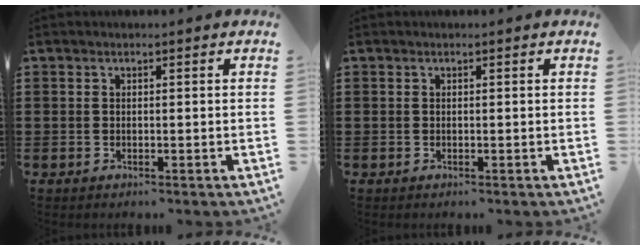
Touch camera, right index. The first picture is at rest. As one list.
[{"total": 0.0}]